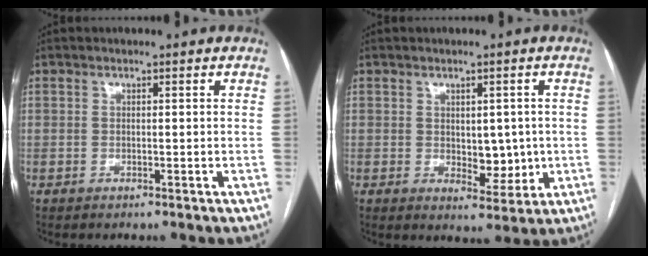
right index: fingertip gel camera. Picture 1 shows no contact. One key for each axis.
{"total": 8.2, "fx": 0.1, "fy": 4.6, "fz": 6.8, "tx": -0.079, "ty": 0.000, "tz": 0.019}